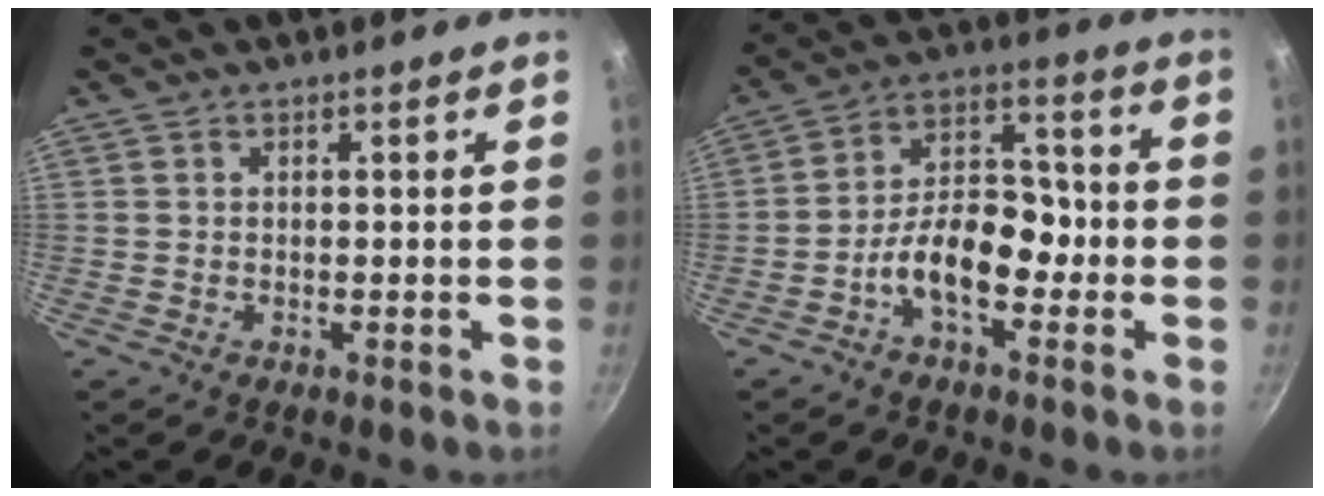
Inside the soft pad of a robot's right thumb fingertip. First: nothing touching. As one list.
[{"total": 11.7, "force": [-4.0, 6.8, 8.6], "torque": [-0.105, 0.057, -0.080]}]